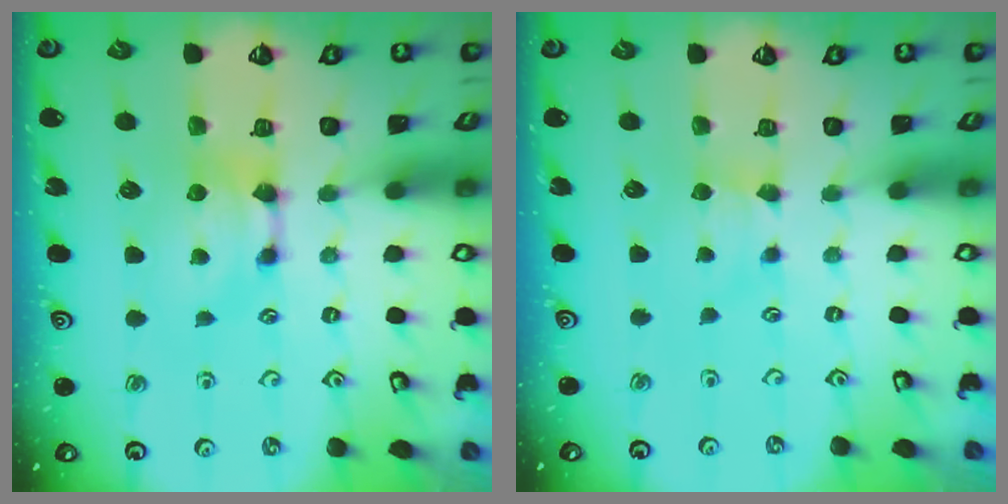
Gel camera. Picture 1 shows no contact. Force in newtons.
{"total": 1.6, "press": 1.5, "slide": 0.4}